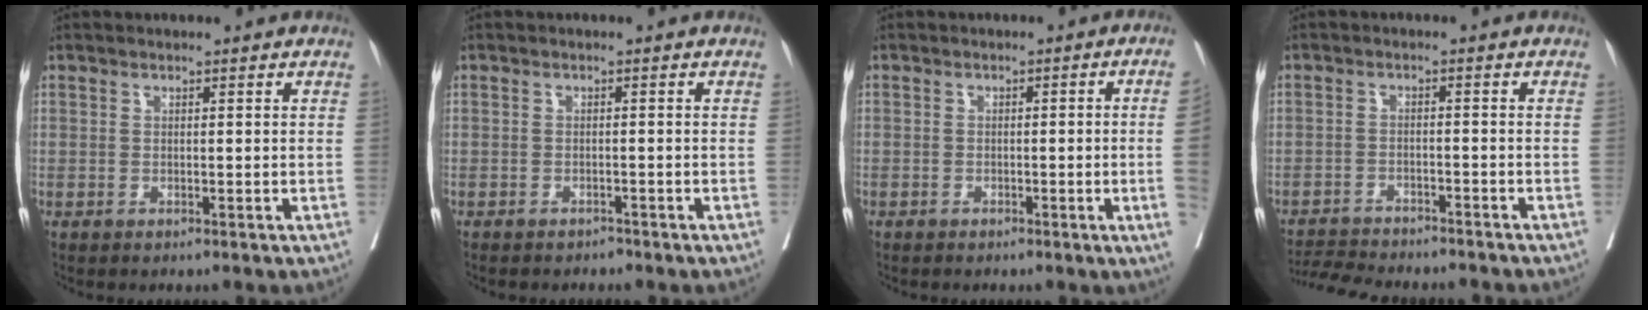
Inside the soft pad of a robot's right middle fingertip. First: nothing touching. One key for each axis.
{"total": 1.9, "fx": -1.7, "fy": 0.6, "fz": 0.2, "tx": -0.002, "ty": -0.001, "tz": -0.026}
{"total": 5.3, "fx": -1.0, "fy": -1.5, "fz": 5.0, "tx": -0.059, "ty": -0.005, "tz": -0.012}
{"total": 9.9, "fx": -9.4, "fy": 1.1, "fz": 2.7, "tx": -0.042, "ty": -0.001, "tz": -0.141}